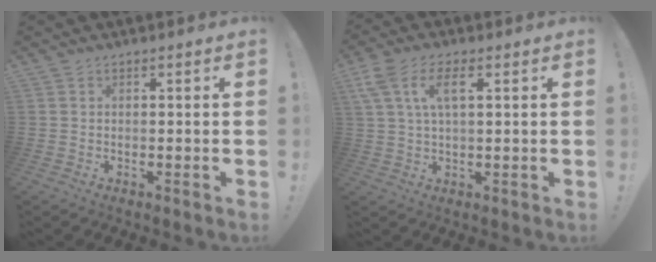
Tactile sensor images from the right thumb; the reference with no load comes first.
{"total": 8.3, "force": [2.9, 3.7, 6.8], "torque": [-0.130, 0.004, 0.054]}